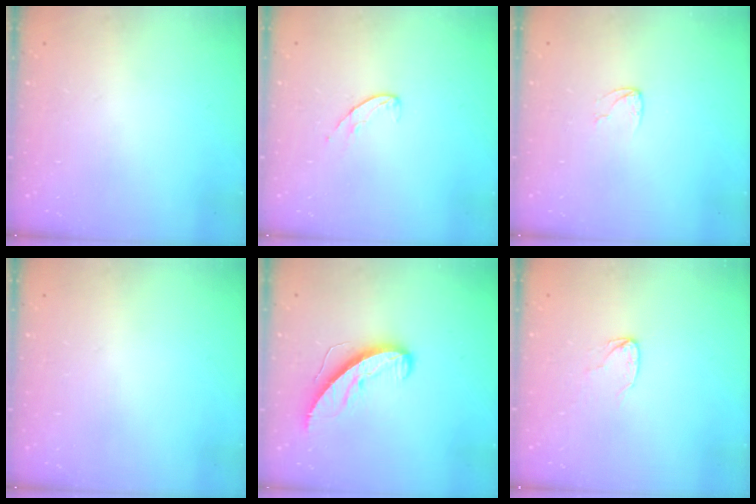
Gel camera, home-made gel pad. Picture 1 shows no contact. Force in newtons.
{"total": 5.4, "press": 5.4, "slide": 0.4}
{"total": 3.4, "press": 3.4, "slide": 0.3}
{"total": 0.0}
{"total": 8.9, "press": 8.8, "slide": 0.9}
{"total": 4.4, "press": 4.4, "slide": 0.3}